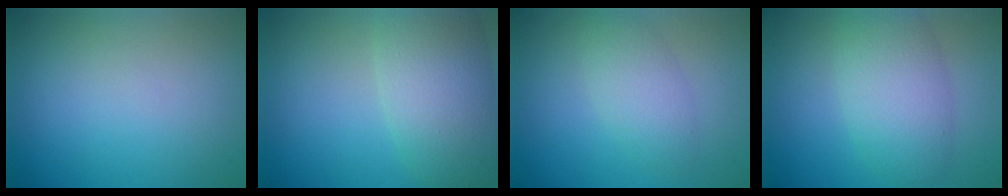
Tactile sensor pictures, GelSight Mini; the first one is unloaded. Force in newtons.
{"total": 7.3, "press": 7.3, "slide": 0.2}
{"total": 3.0, "press": 3.0, "slide": 0.1}
{"total": 5.6, "press": 5.6, "slide": 0.2}